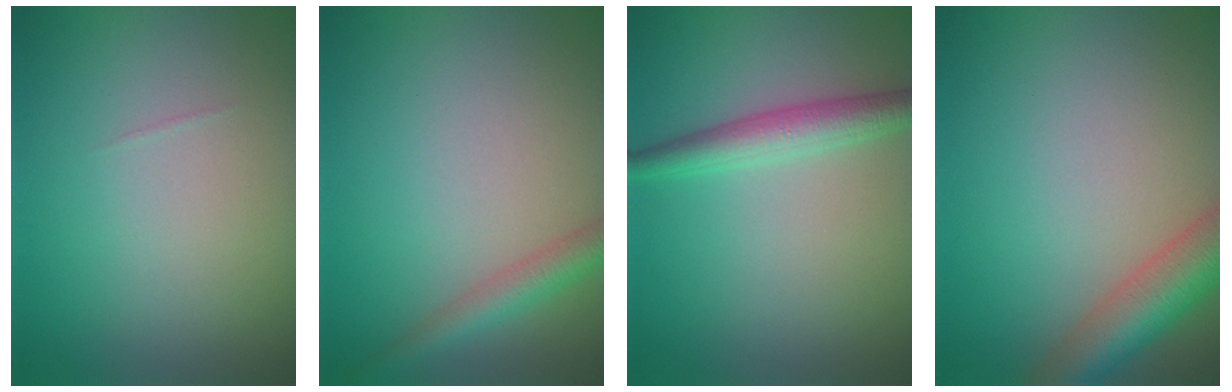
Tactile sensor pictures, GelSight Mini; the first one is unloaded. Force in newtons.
{"total": 2.8, "press": 2.8, "slide": 0.1}
{"total": 3.0, "press": 3.0, "slide": 0.1}
{"total": 5.9, "press": 5.8, "slide": 0.3}